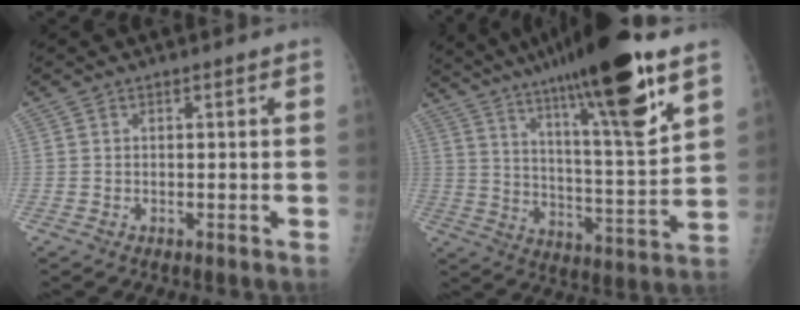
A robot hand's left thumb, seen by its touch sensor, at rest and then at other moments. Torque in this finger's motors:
{"motor_torque": [2.44, 1.46, 1.67, -1.10, 0.56]}